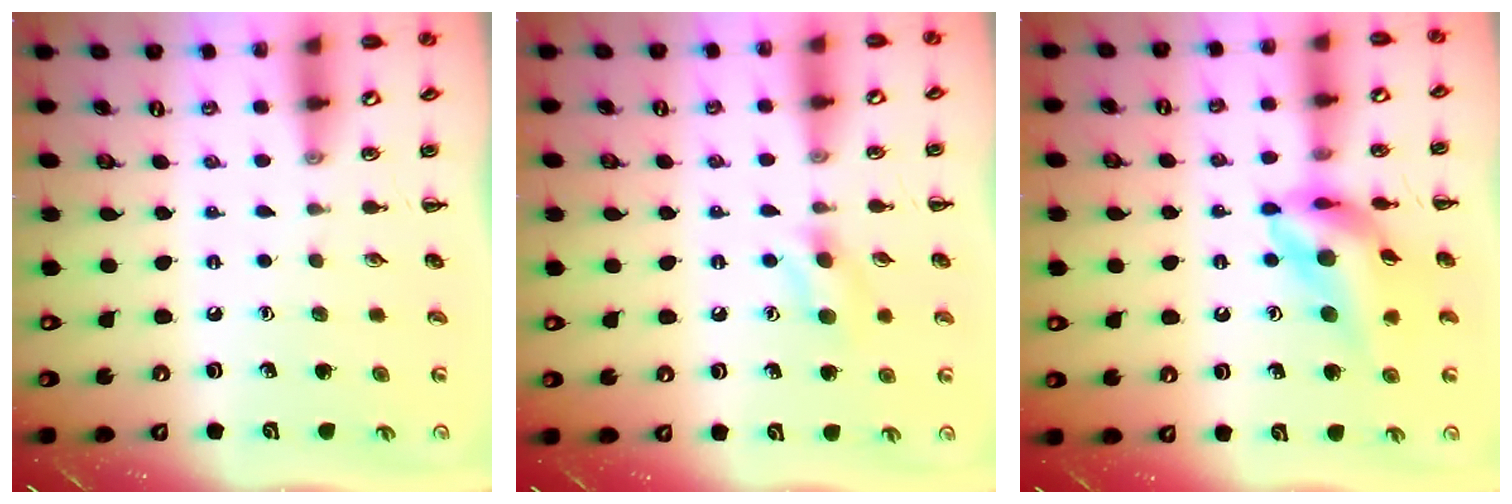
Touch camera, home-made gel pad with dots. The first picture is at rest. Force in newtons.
{"total": 5.8, "press": 5.5, "slide": 1.6}
{"total": 12.1, "press": 11.4, "slide": 3.9}